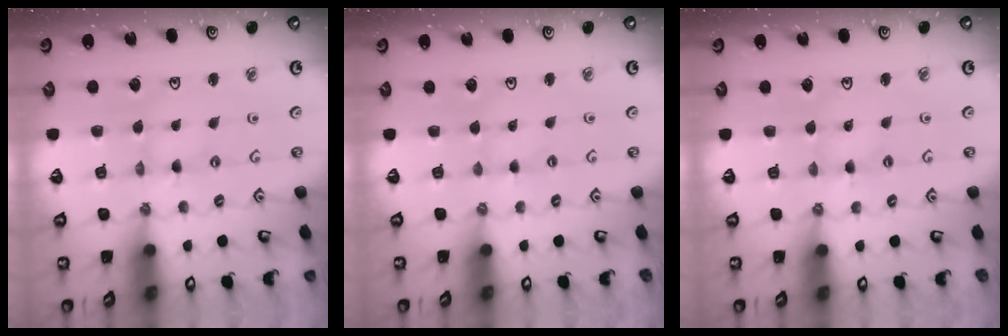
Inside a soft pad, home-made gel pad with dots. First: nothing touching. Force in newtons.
{"total": 0.0}
{"total": 2.0, "press": 1.9, "slide": 0.3}